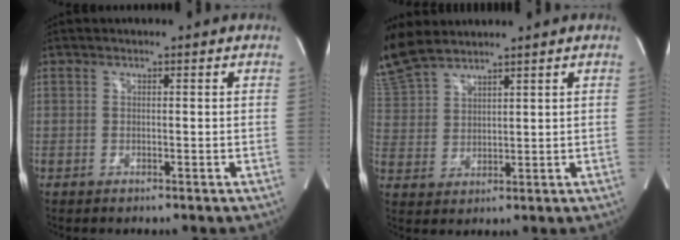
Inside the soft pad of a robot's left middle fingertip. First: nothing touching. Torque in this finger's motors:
{"motor_torque": [0.26, -0.45, 1.06, 0.21]}